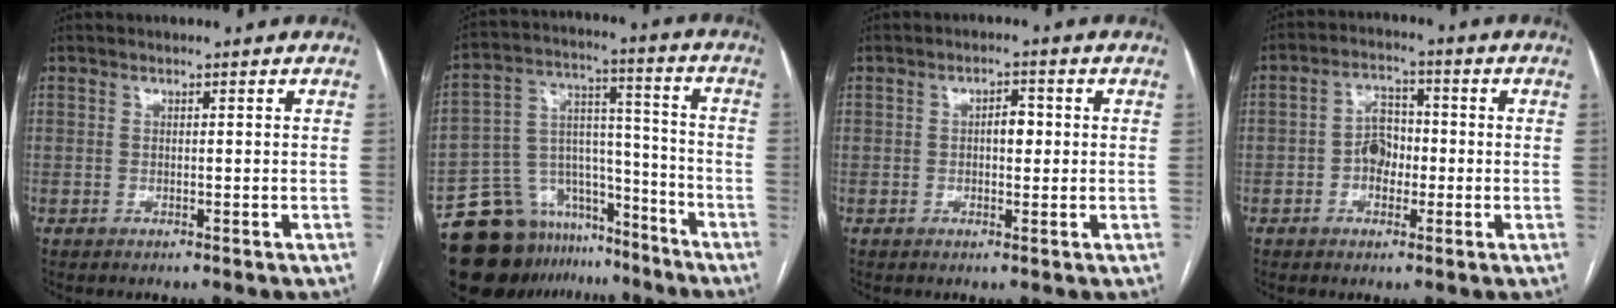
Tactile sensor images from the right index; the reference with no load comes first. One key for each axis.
{"total": 16.4, "fx": -13.0, "fy": 9.2, "fz": 3.5, "tx": -0.059, "ty": 0.078, "tz": -0.207}
{"total": 2.7, "fx": 0.2, "fy": 1.3, "fz": 2.3, "tx": -0.034, "ty": 0.008, "tz": 0.001}
{"total": 5.0, "fx": -1.0, "fy": 3.5, "fz": 3.5, "tx": -0.062, "ty": 0.018, "tz": -0.019}